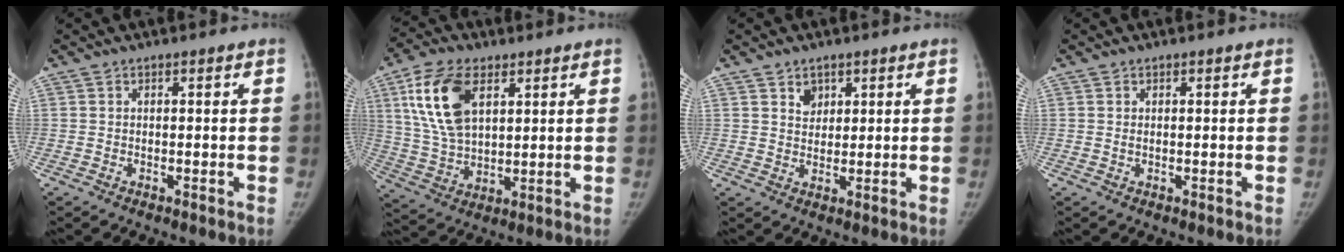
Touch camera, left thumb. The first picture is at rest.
{"total": 14.6, "force": [5.8, 8.3, 10.5], "torque": [-0.191, -0.014, 0.117]}
{"total": 3.5, "force": [2.0, 2.6, 1.2], "torque": [0.002, -0.015, 0.037]}
{"total": 0.6, "force": [0.3, 0.5, 0.4], "torque": [-0.003, -0.002, 0.004]}